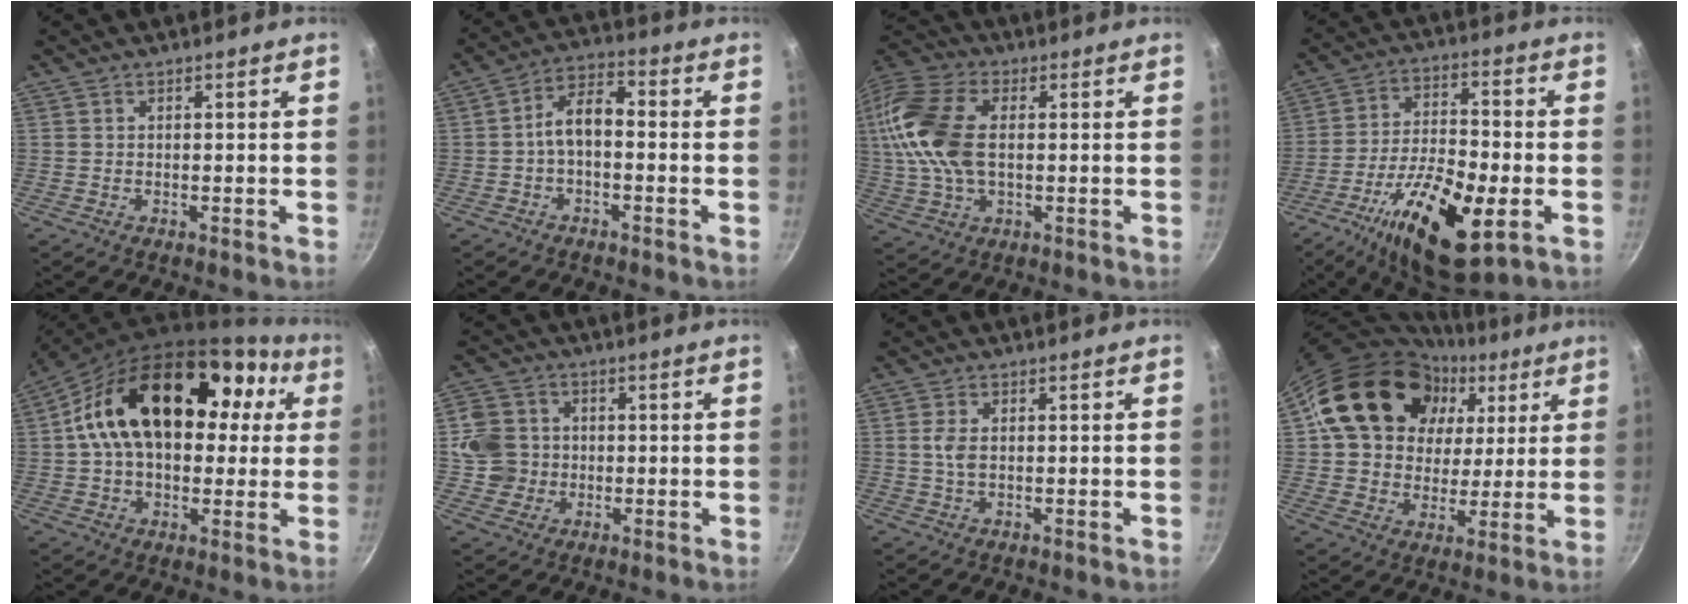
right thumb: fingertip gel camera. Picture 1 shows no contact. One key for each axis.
{"total": 6.6, "fx": -1.4, "fy": 3.6, "fz": 5.4, "tx": -0.087, "ty": 0.036, "tz": -0.032}
{"total": 16.7, "fx": 1.6, "fy": 9.8, "fz": 13.4, "tx": -0.272, "ty": 0.018, "tz": 0.020}
{"total": 20.0, "fx": -7.7, "fy": 7.5, "fz": 16.8, "tx": -0.292, "ty": 0.020, "tz": -0.130}
{"total": 25.5, "fx": 5.3, "fy": 16.4, "fz": 18.7, "tx": -0.292, "ty": 0.043, "tz": 0.077}
{"total": 7.7, "fx": -0.2, "fy": 7.3, "fz": 2.5, "tx": -0.017, "ty": 0.012, "tz": -0.011}
{"total": 2.7, "fx": 0.2, "fy": 1.5, "fz": 2.3, "tx": -0.048, "ty": 0.001, "tz": 0.004}
{"total": 21.3, "fx": 7.9, "fy": 16.7, "fz": 10.6, "tx": -0.153, "ty": 0.008, "tz": 0.139}